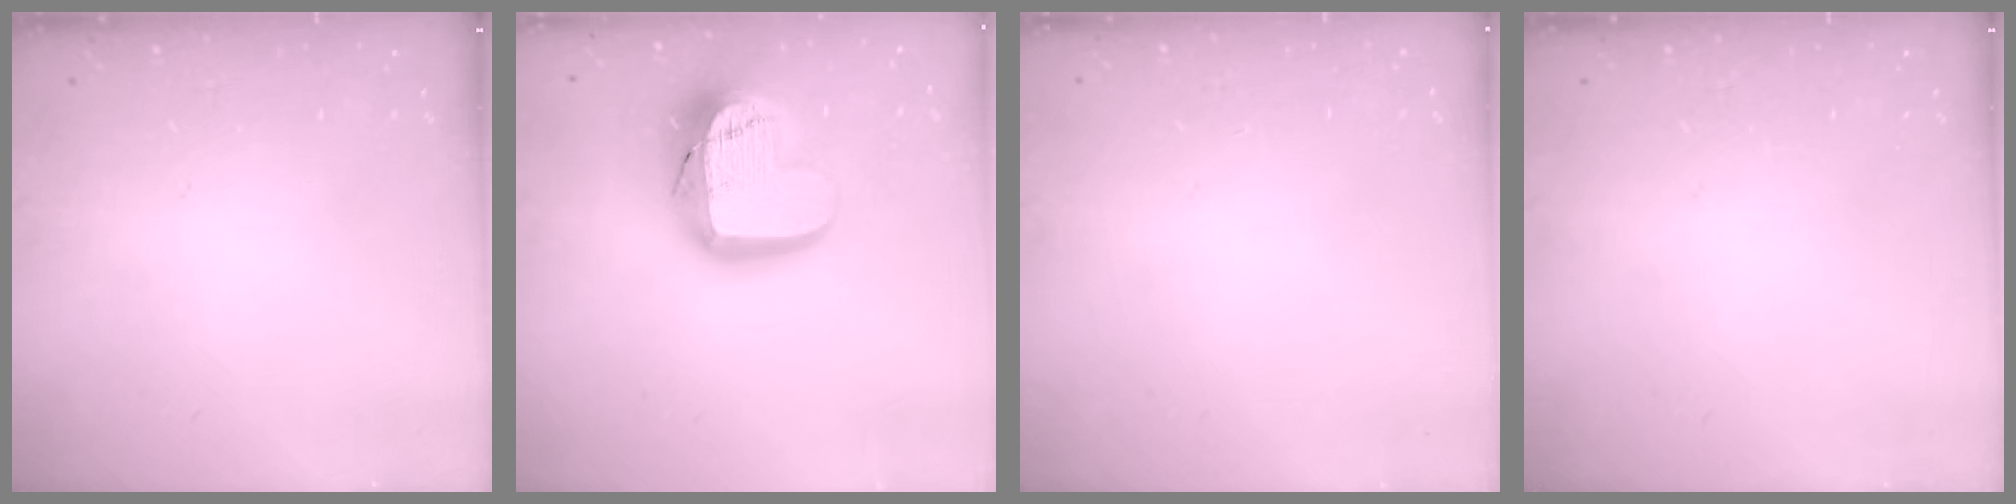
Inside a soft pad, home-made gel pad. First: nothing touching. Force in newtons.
{"total": 19.0, "press": 19.0, "slide": 1.6}
{"total": 0.0}
{"total": 0.0}